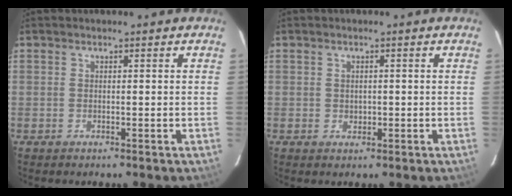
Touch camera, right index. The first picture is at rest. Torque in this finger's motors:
{"motor_torque": [-0.07, 0.03, -0.02, -0.01]}